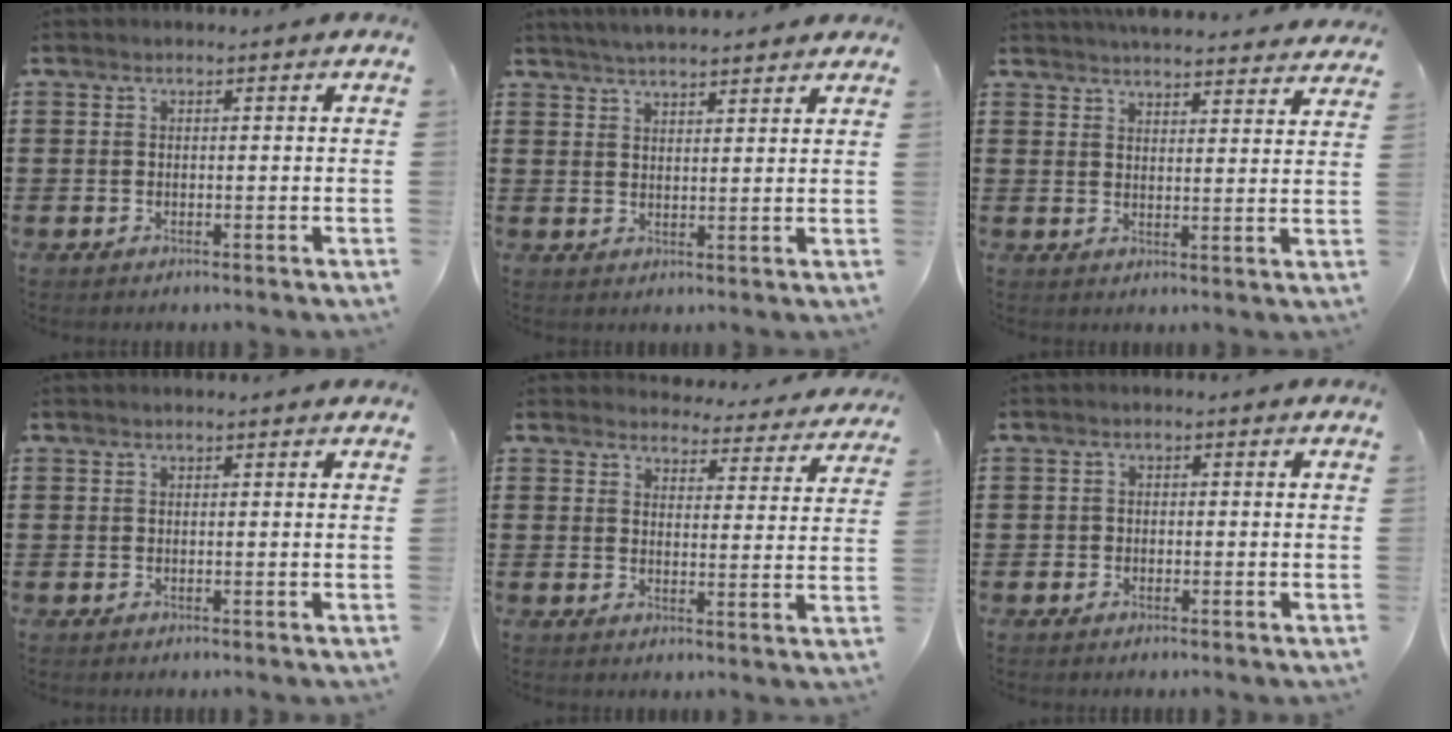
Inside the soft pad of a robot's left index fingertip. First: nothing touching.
{"total": 3.5, "force": [3.4, -0.1, 0.7], "torque": [-0.022, -0.008, 0.061]}
{"total": 4.6, "force": [4.6, -0.1, 0.6], "torque": [-0.018, -0.027, 0.081]}
{"total": 0.6, "force": [0.5, 0.0, 0.4], "torque": [-0.009, -0.001, 0.010]}
{"total": 4.3, "force": [4.3, 0.5, 0.5], "torque": [-0.022, -0.029, 0.072]}
{"total": 0.9, "force": [-0.4, 0.8, 0.1], "torque": [-0.006, 0.003, -0.010]}